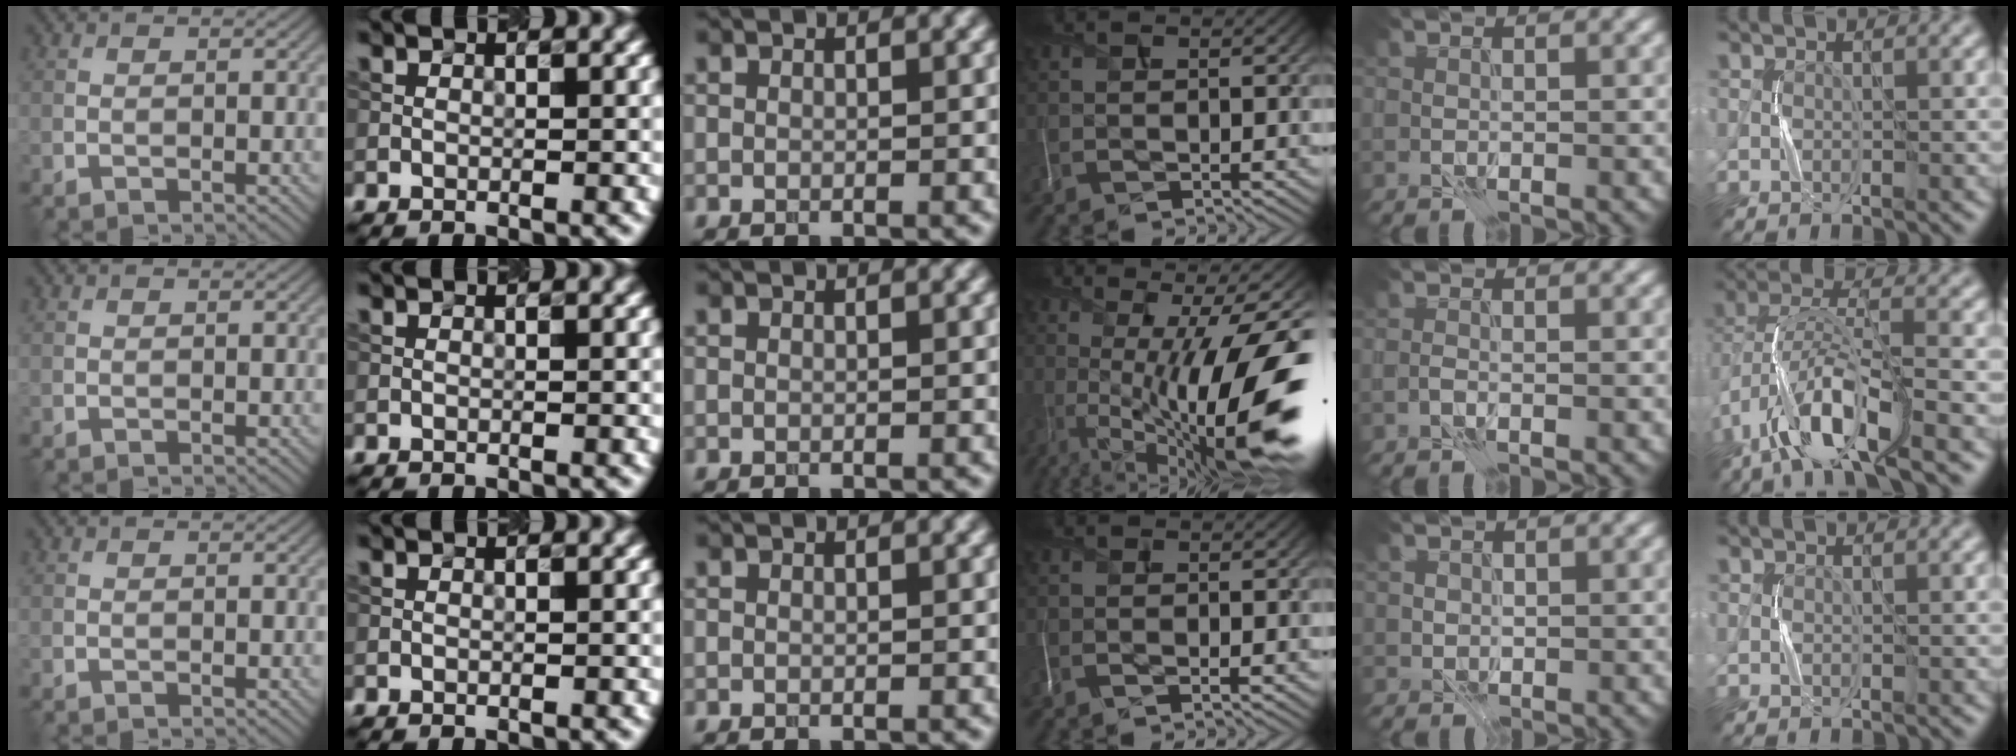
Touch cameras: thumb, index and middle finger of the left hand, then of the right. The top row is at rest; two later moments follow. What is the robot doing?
{"motion": "press", "object": "grip strengthener"}